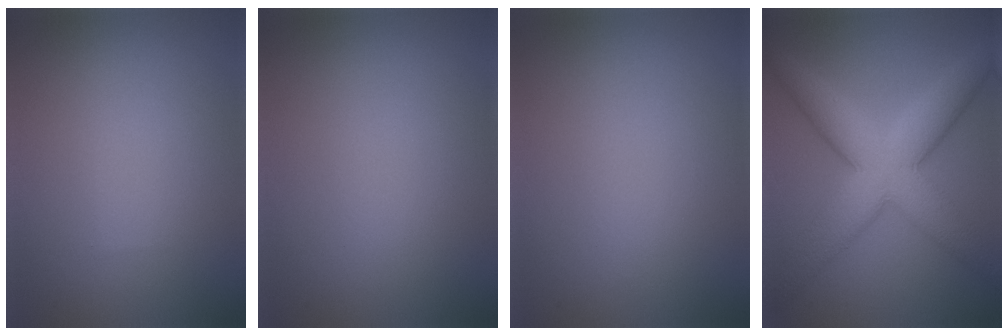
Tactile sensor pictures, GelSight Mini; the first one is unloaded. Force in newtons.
{"total": 0.0}
{"total": 0.0}
{"total": 9.2, "press": 9.2, "slide": 0.2}